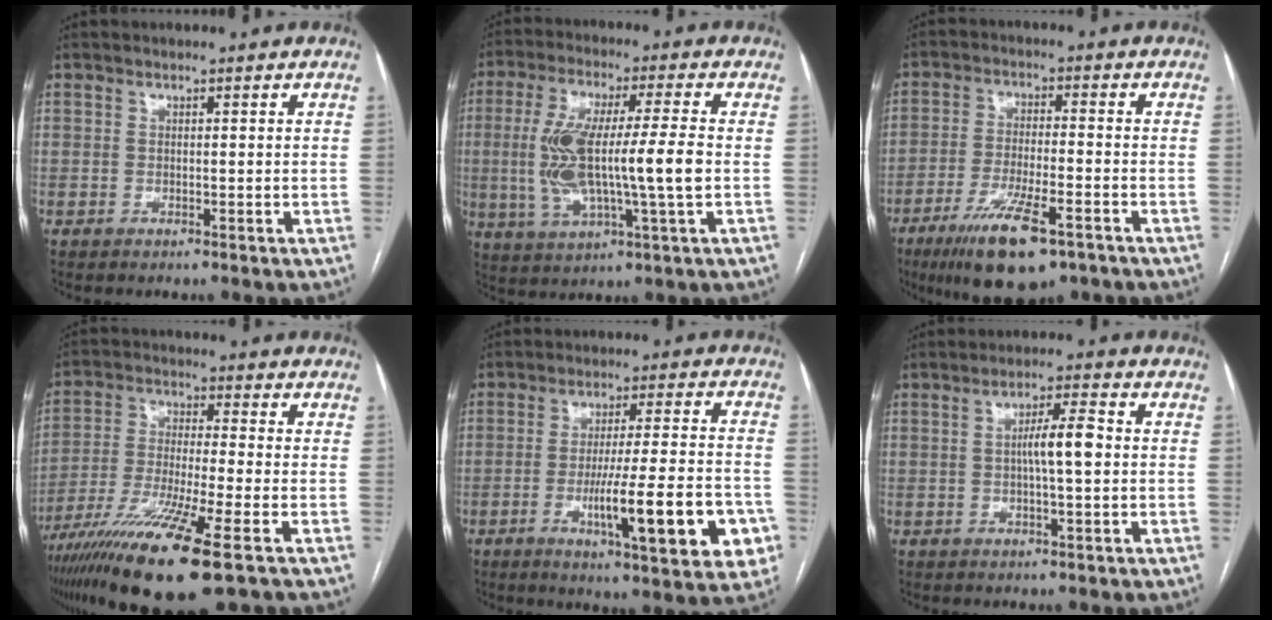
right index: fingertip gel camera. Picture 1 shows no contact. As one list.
[{"total": 14.1, "force": [-0.7, 1.8, 14.0], "torque": [-0.284, 0.006, -0.012]}, {"total": 12.2, "force": [-7.5, 2.7, 9.3], "torque": [-0.169, -0.024, -0.123]}, {"total": 15.9, "force": [-9.3, 0.1, 12.8], "torque": [-0.253, -0.044, -0.169]}, {"total": 16.7, "force": [-5.4, 2.0, 15.7], "torque": [-0.199, 0.000, -0.070]}, {"total": 5.1, "force": [0.0, 0.4, 5.1], "torque": [-0.088, 0.009, -0.001]}]